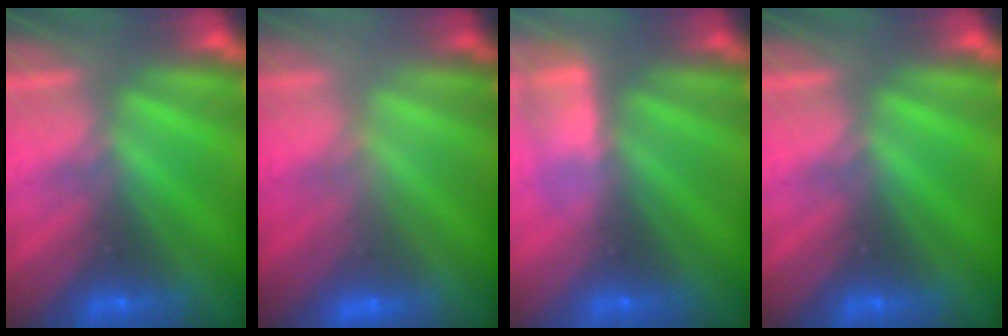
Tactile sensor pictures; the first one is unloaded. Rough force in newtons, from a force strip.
{"total": 2.9}
{"total": 2.9}
{"total": 0.0}